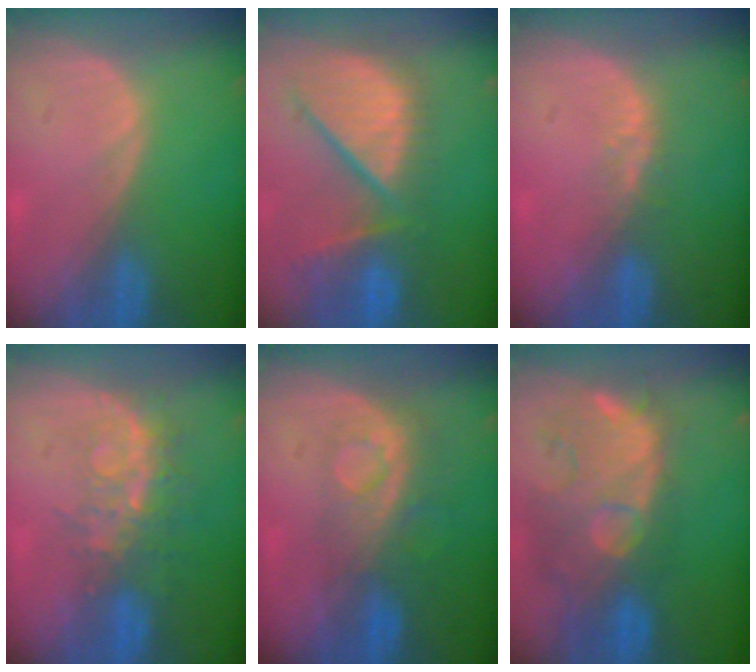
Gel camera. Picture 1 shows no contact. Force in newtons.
{"total": 11.9, "press": 10.3, "slide": 5.9}
{"total": 2.8, "press": 2.1, "slide": 1.8}
{"total": 8.5, "press": 7.0, "slide": 4.7}
{"total": 8.3, "press": 7.1, "slide": 4.3}
{"total": 12.6, "press": 11.3, "slide": 5.7}